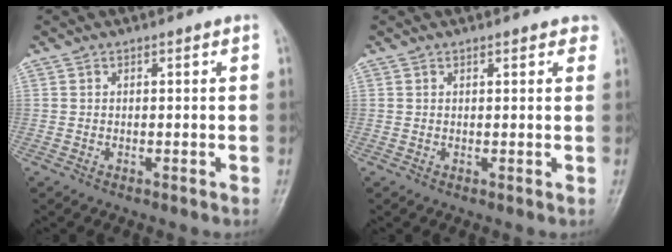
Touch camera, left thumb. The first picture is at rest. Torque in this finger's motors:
{"motor_torque": [-0.03, 0.05, -0.47, -0.05, 0.04]}